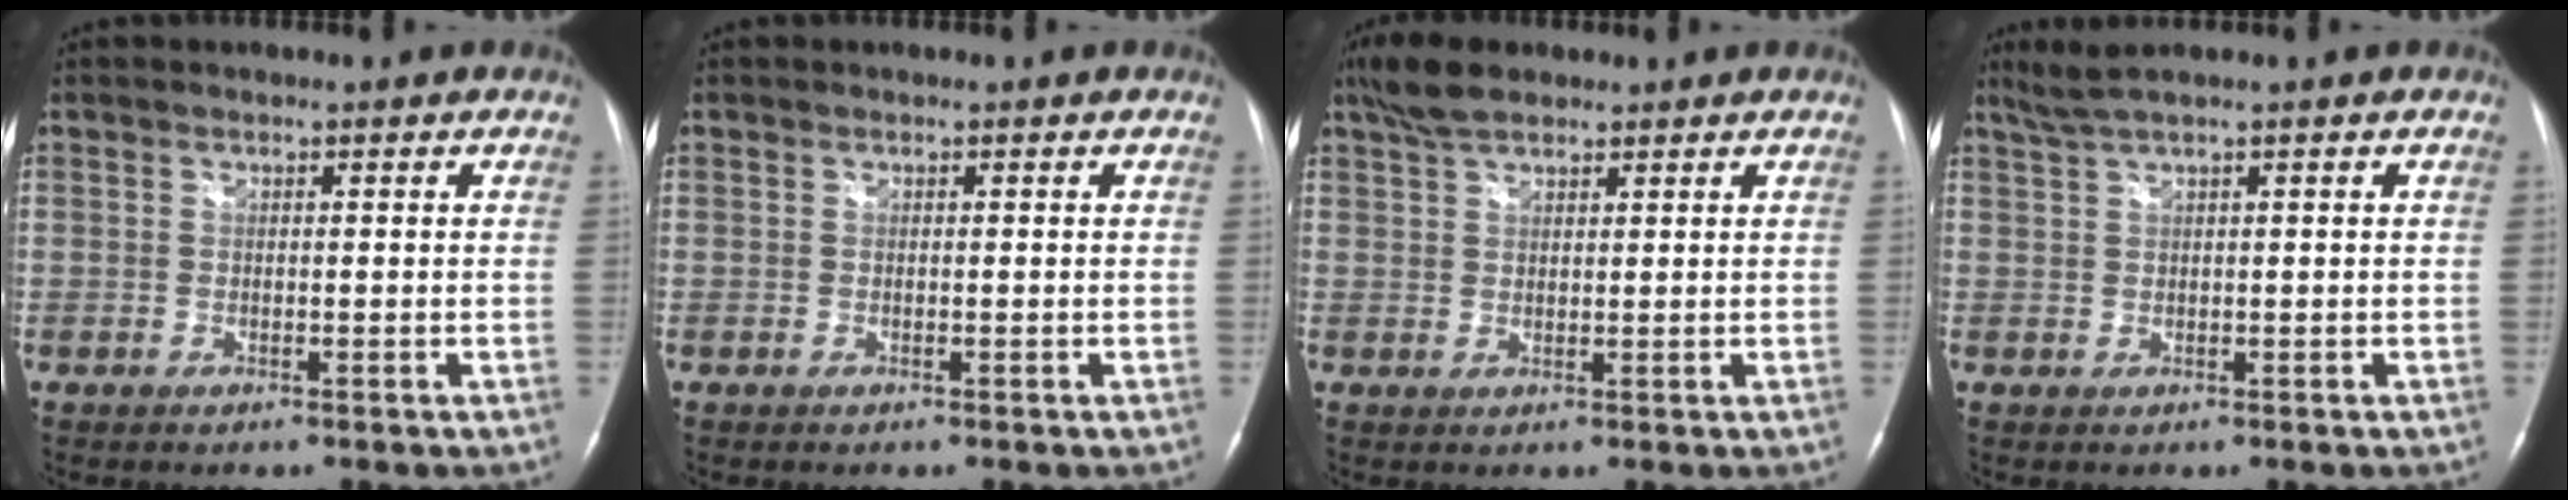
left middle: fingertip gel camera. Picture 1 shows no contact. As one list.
[{"total": 0.0}, {"total": 5.0, "force": [3.8, 1.8, 2.6], "torque": [-0.062, 0.017, 0.077]}, {"total": 2.4, "force": [1.8, -0.5, 1.6], "torque": [-0.044, 0.015, 0.043]}]